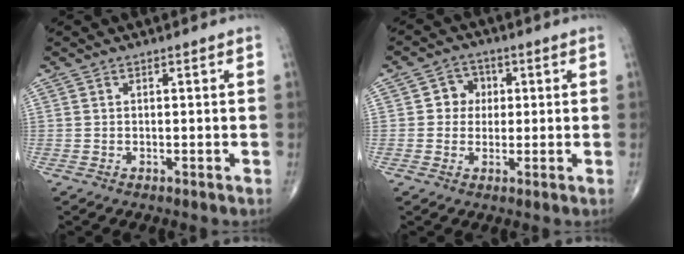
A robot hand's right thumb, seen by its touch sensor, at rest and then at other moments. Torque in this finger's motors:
{"motor_torque": [0.63, 0.53, 0.14, 0.06, -0.04]}